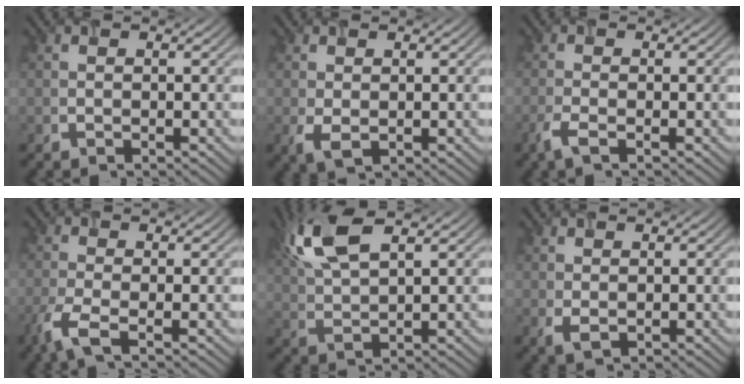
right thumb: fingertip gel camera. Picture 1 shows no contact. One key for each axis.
{"total": 2.2, "fx": -0.2, "fy": 1.3, "fz": 1.7, "tx": -0.045, "ty": -0.008, "tz": 0.000}
{"total": 2.2, "fx": -1.3, "fy": 0.5, "fz": 1.7, "tx": -0.044, "ty": -0.002, "tz": -0.034}
{"total": 3.9, "fx": -2.2, "fy": 0.9, "fz": 3.1, "tx": -0.078, "ty": -0.007, "tz": -0.056}
{"total": 8.2, "fx": 4.4, "fy": 2.6, "fz": 6.4, "tx": -0.152, "ty": 0.015, "tz": 0.091}
{"total": 1.6, "fx": 0.0, "fy": 1.0, "fz": 1.2, "tx": -0.033, "ty": -0.005, "tz": 0.005}